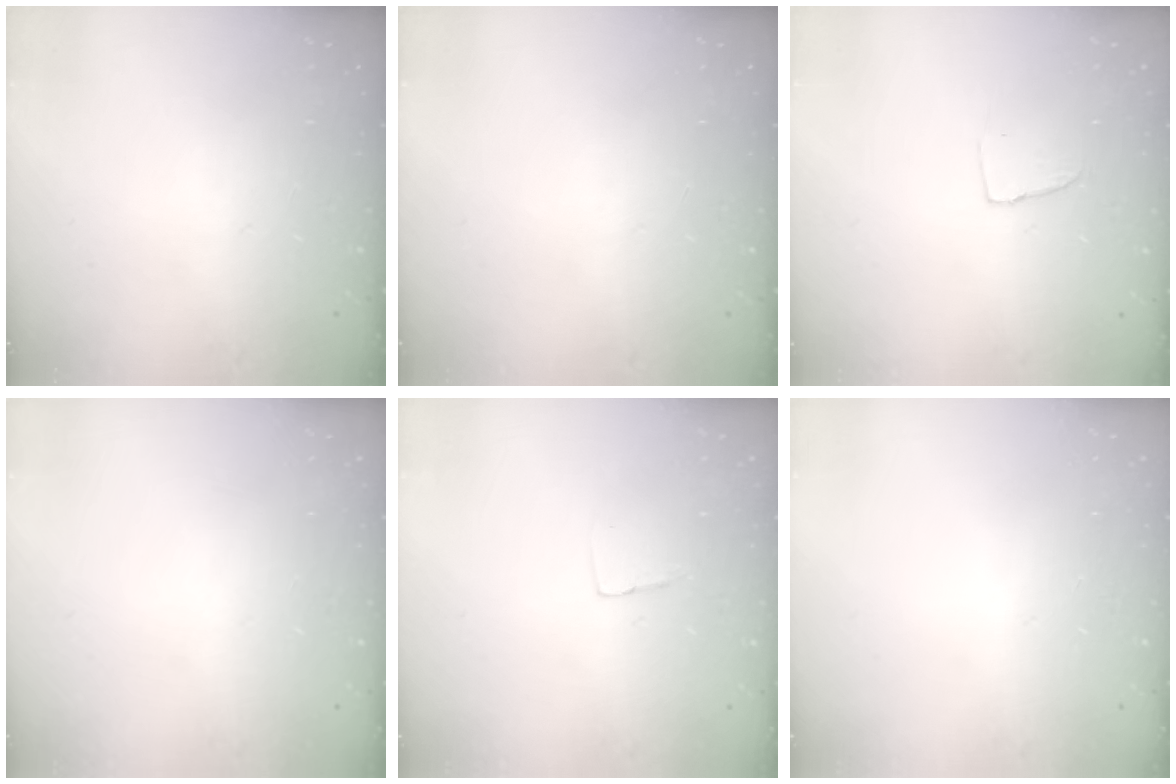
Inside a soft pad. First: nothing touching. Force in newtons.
{"total": 0.0}
{"total": 4.3, "press": 4.3, "slide": 0.3}
{"total": 0.0}
{"total": 3.2, "press": 3.2, "slide": 0.2}
{"total": 0.0}